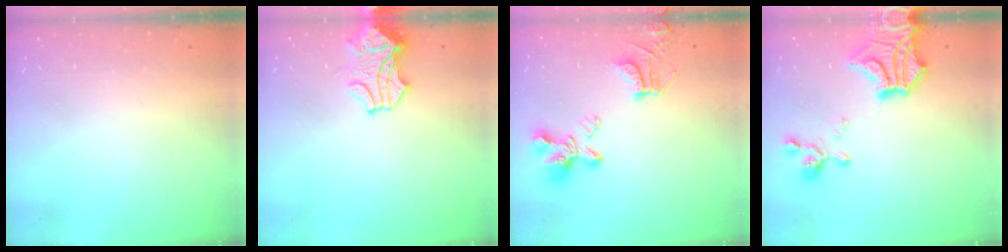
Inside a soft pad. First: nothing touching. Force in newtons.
{"total": 1.7, "press": 1.5, "slide": 0.8}
{"total": 9.0, "press": 8.9, "slide": 1.8}
{"total": 11.3, "press": 10.4, "slide": 4.4}